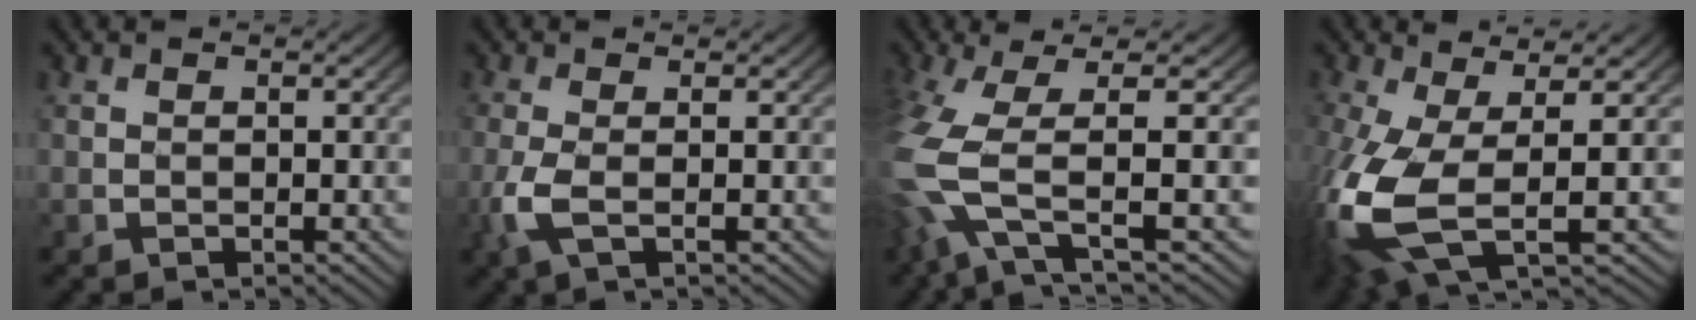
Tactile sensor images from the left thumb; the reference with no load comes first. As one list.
[{"total": 3.7, "force": [-1.1, 1.7, 3.1], "torque": [-0.083, 0.003, -0.029]}, {"total": 9.3, "force": [-4.0, 1.7, 8.3], "torque": [-0.207, -0.006, -0.084]}, {"total": 13.4, "force": [-2.9, 6.5, 11.3], "torque": [-0.293, -0.030, -0.047]}]